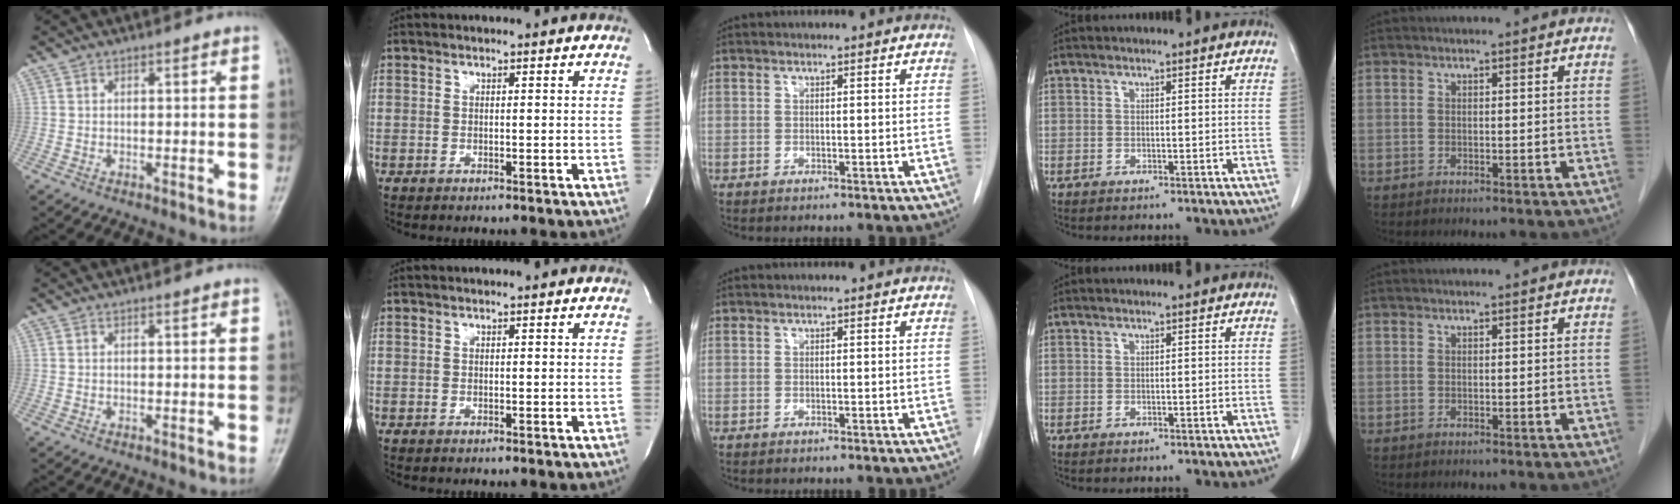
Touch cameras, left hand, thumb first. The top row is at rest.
{}